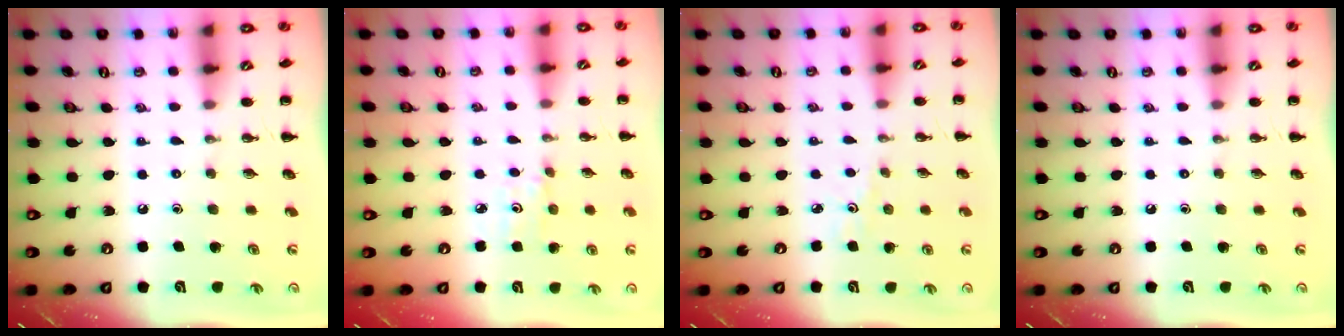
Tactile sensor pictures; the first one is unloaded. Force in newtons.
{"total": 3.8, "press": 3.7, "slide": 0.9}
{"total": 2.2, "press": 2.1, "slide": 0.7}
{"total": 0.0}